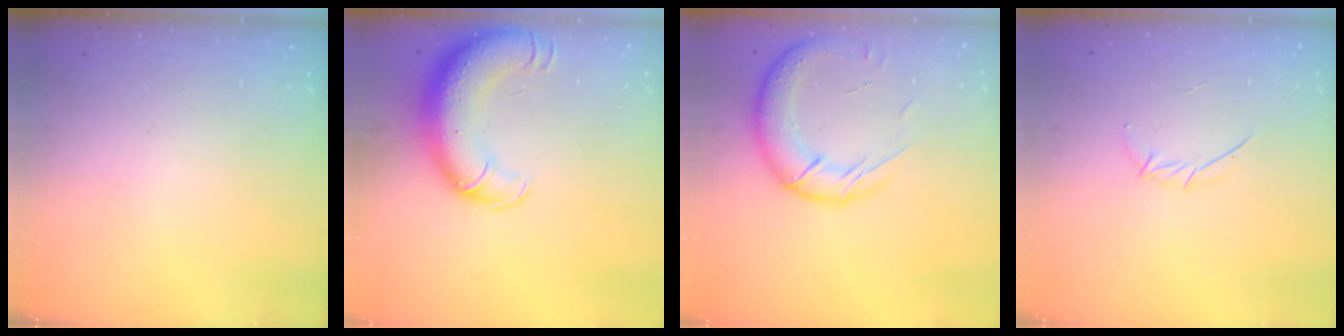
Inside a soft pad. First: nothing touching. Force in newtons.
{"total": 16.2, "press": 15.7, "slide": 3.9}
{"total": 19.3, "press": 18.8, "slide": 4.3}
{"total": 3.9, "press": 3.8, "slide": 0.8}